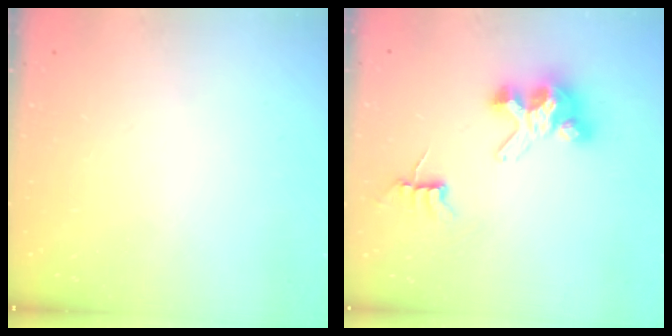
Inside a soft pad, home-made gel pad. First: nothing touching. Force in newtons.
{"total": 6.9, "press": 6.9, "slide": 0.5}